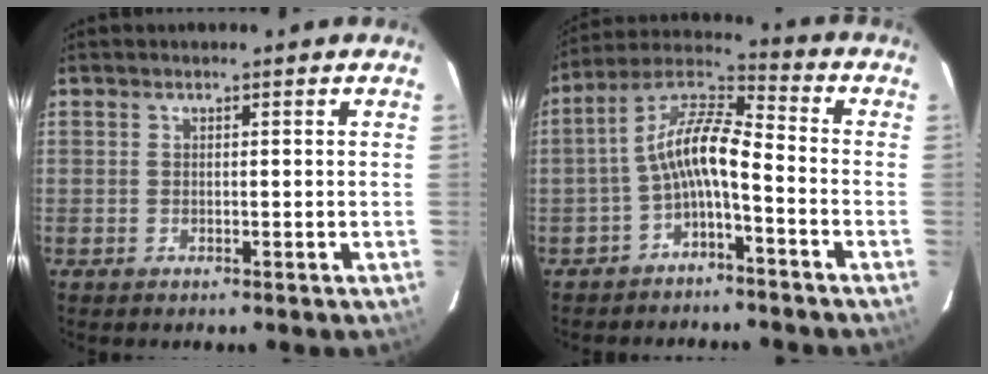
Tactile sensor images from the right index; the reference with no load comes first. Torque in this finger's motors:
{"motor_torque": [1.66, -0.48, 0.91, 0.21]}